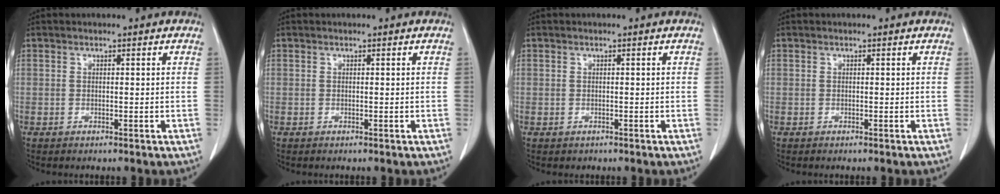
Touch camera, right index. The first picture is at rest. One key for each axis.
{"total": 0.0}
{"total": 0.6, "fx": 0.0, "fy": 0.6, "fz": 0.0, "tx": 0.004, "ty": 0.004, "tz": -0.001}
{"total": 0.0}